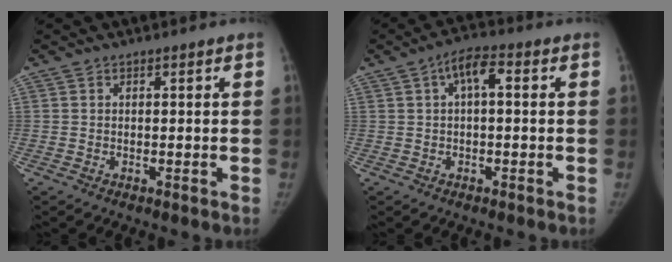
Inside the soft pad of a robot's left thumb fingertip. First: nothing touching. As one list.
[{"total": 4.8, "force": [0.9, 2.1, 4.2], "torque": [-0.068, 0.019, 0.009]}]